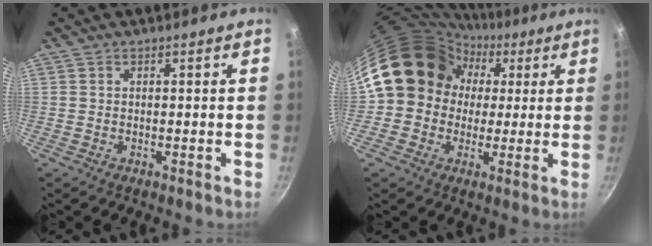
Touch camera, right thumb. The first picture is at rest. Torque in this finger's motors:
{"motor_torque": [1.80, 3.21, 1.04, -0.98, 0.47]}